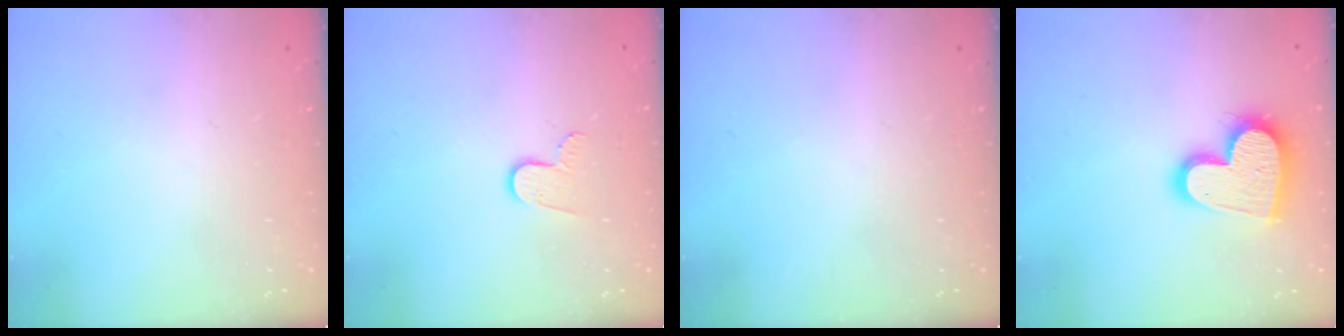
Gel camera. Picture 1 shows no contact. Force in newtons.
{"total": 7.0, "press": 7.0, "slide": 0.5}
{"total": 0.0}
{"total": 17.9, "press": 17.9, "slide": 1.4}